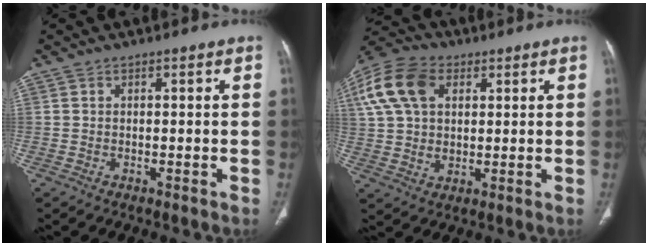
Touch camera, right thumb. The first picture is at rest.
{"total": 17.6, "force": [6.2, 11.9, 11.4], "torque": [-0.244, 0.013, 0.114]}